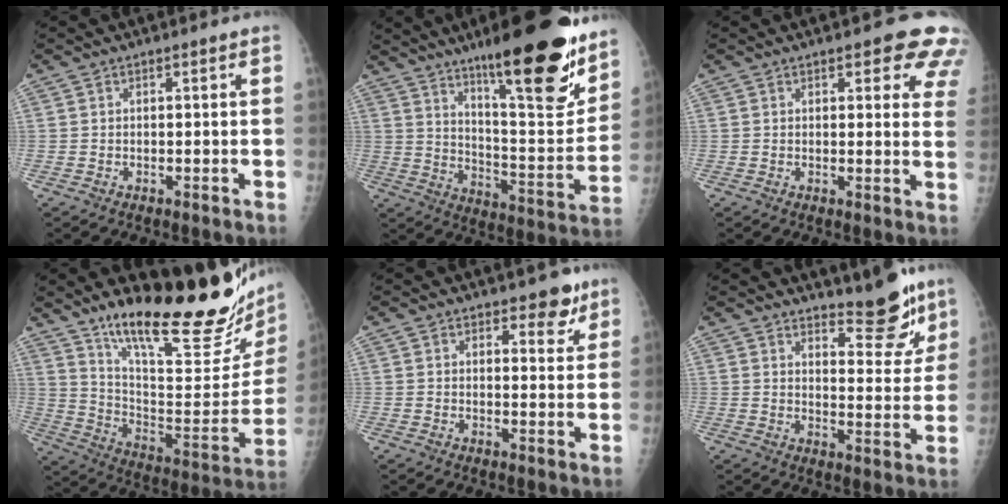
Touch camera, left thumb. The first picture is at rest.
{"total": 24.2, "force": [15.8, 5.1, 17.6], "torque": [-0.231, -0.090, 0.250]}
{"total": 10.0, "force": [6.6, 3.8, 6.6], "torque": [-0.027, -0.027, 0.061]}
{"total": 30.3, "force": [22.2, 6.8, 19.4], "torque": [-0.263, -0.130, 0.334]}
{"total": 4.8, "force": [3.3, 2.5, 2.3], "torque": [0.001, -0.019, 0.041]}
{"total": 10.6, "force": [8.7, 3.1, 5.2], "torque": [-0.040, -0.072, 0.126]}